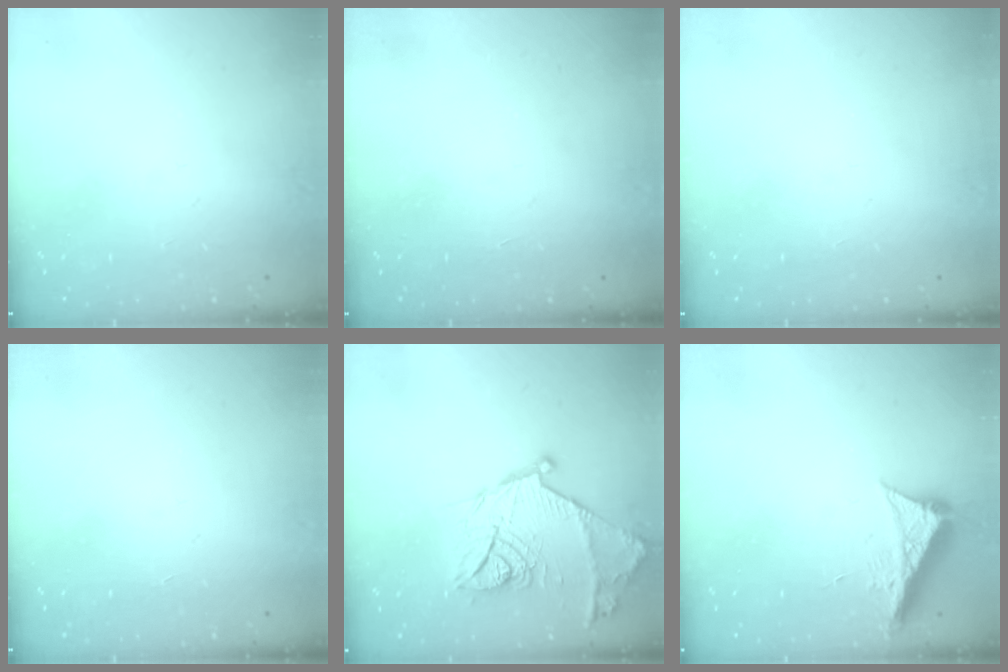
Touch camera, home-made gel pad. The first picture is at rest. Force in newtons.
{"total": 1.5, "press": 1.5, "slide": 0.1}
{"total": 1.5, "press": 1.5, "slide": 0.1}
{"total": 1.5, "press": 1.5, "slide": 0.1}
{"total": 19.7, "press": 19.7, "slide": 1.1}
{"total": 7.7, "press": 7.6, "slide": 1.0}